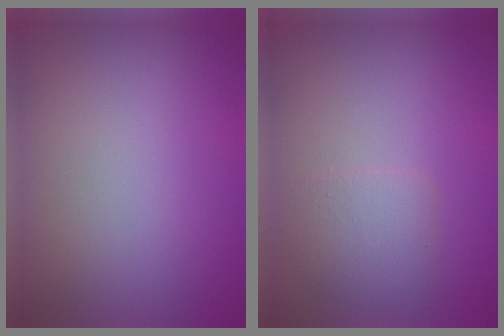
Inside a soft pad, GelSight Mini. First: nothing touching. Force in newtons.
{"total": 2.2, "press": 2.2, "slide": 0.1}